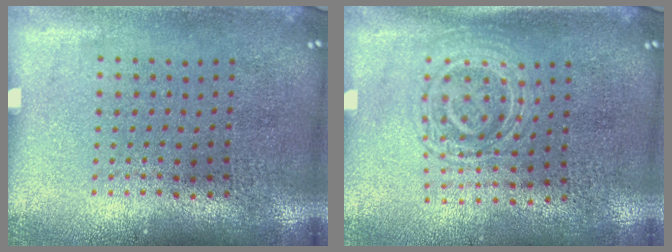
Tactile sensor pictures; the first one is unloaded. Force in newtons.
{"total": 1.5, "press": 1.4, "slide": 0.6}